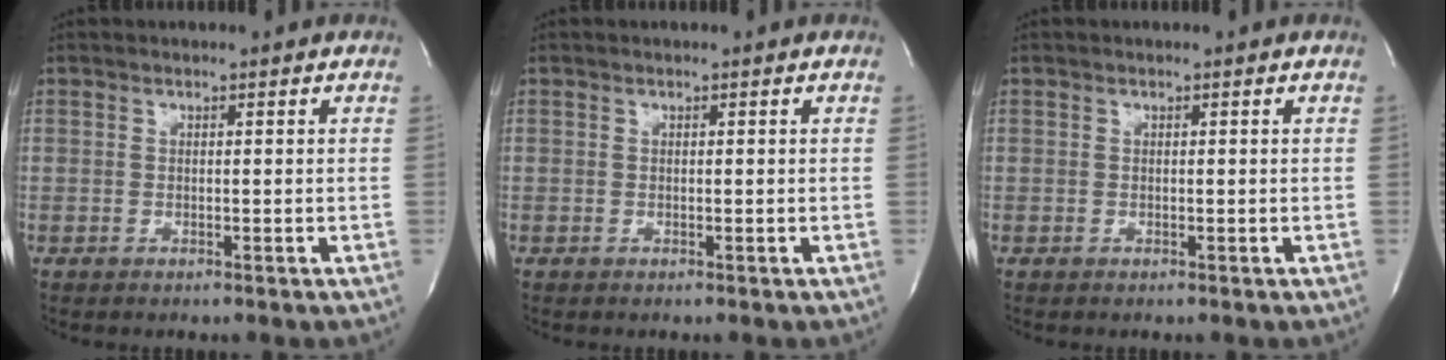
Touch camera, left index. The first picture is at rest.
{"total": 0.0}
{"total": 0.0}